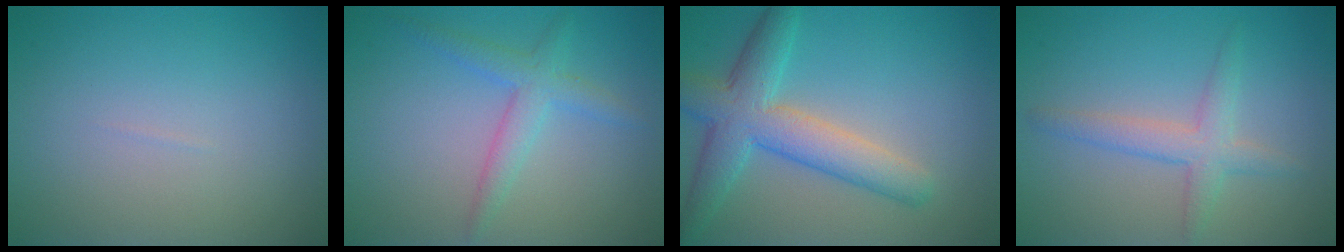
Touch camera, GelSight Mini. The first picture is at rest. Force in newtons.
{"total": 2.6, "press": 2.6, "slide": 0.1}
{"total": 6.1, "press": 6.1, "slide": 0.1}
{"total": 2.8, "press": 2.8, "slide": 0.1}